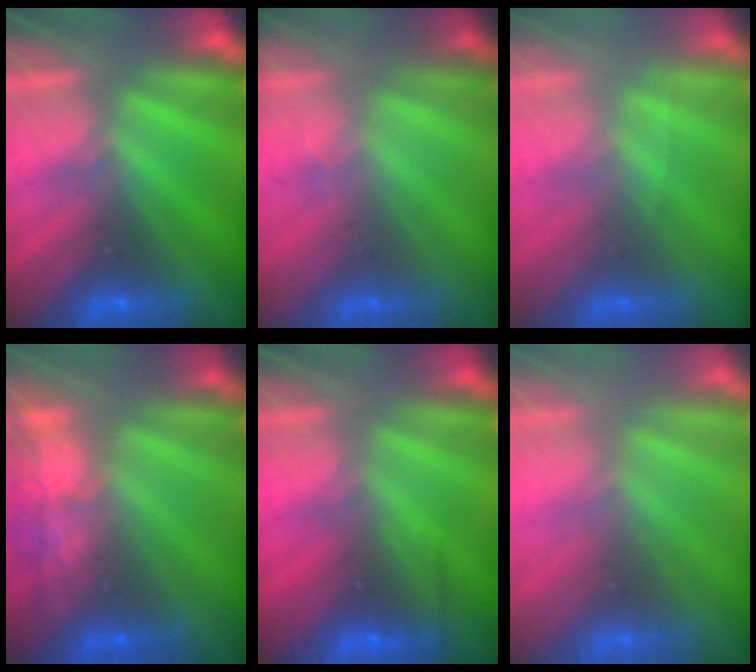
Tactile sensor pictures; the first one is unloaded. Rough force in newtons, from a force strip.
{"total": 1.5}
{"total": 2.6}
{"total": 7.6}
{"total": 2.4}
{"total": 3.0}